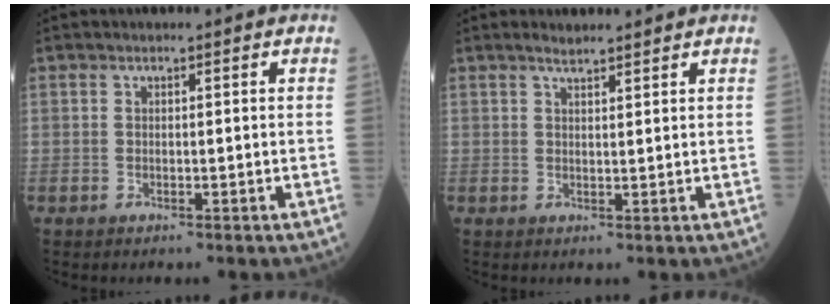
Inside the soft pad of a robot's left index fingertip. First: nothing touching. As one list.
[{"total": 2.3, "force": [2.1, 0.3, 0.8], "torque": [-0.017, 0.011, 0.036]}]